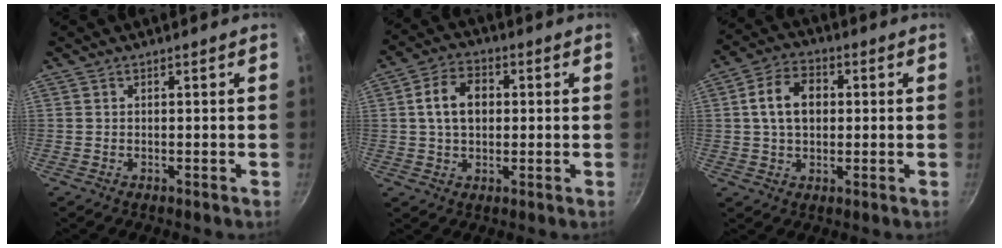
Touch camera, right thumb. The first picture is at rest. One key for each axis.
{"total": 8.8, "fx": 1.1, "fy": 6.2, "fz": 6.1, "tx": -0.089, "ty": 0.016, "tz": 0.013}
{"total": 9.5, "fx": 1.2, "fy": 6.7, "fz": 6.6, "tx": -0.096, "ty": 0.018, "tz": 0.014}